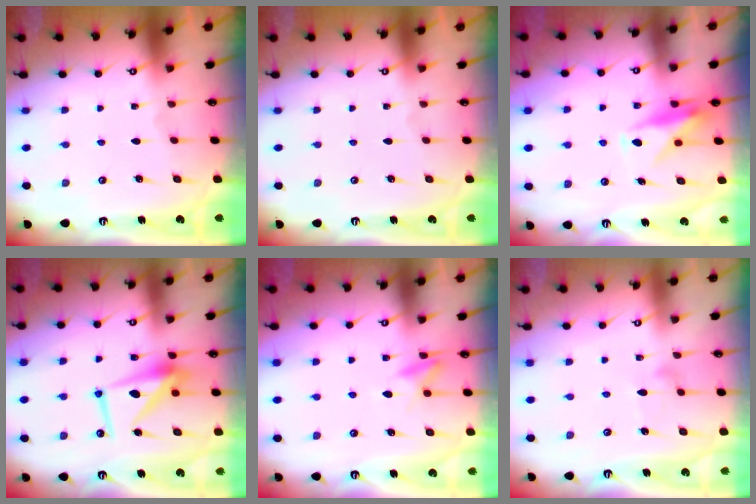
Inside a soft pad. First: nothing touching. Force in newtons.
{"total": 0.0}
{"total": 10.9, "press": 10.9, "slide": 0.6}
{"total": 11.2, "press": 11.1, "slide": 0.8}
{"total": 9.9, "press": 9.8, "slide": 1.4}
{"total": 6.6, "press": 6.6, "slide": 0.3}